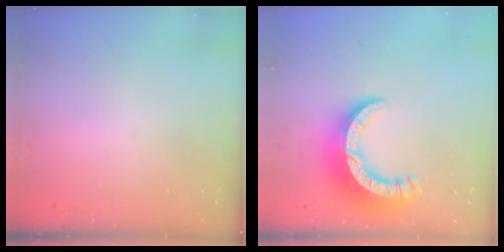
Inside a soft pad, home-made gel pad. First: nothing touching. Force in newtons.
{"total": 14.4, "press": 14.3, "slide": 1.5}